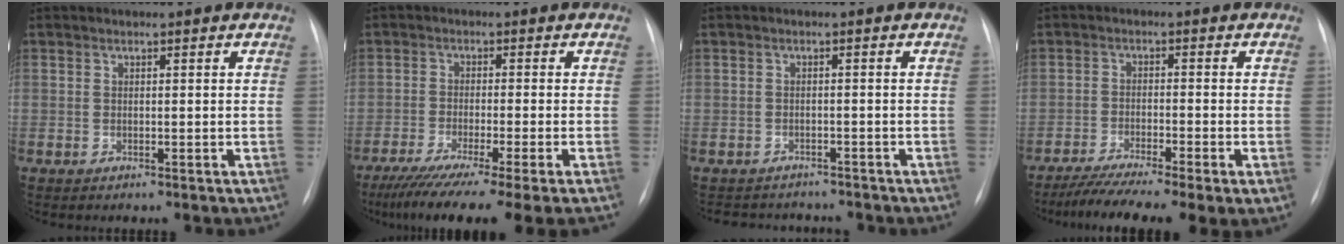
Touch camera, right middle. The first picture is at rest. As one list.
[{"total": 14.7, "force": [-11.3, -1.0, 9.3], "torque": [-0.126, -0.050, -0.176]}, {"total": 5.8, "force": [-5.3, 2.2, 0.2], "torque": [0.000, 0.007, -0.069]}, {"total": 10.5, "force": [-7.4, 0.8, 7.5], "torque": [-0.128, -0.018, -0.121]}]